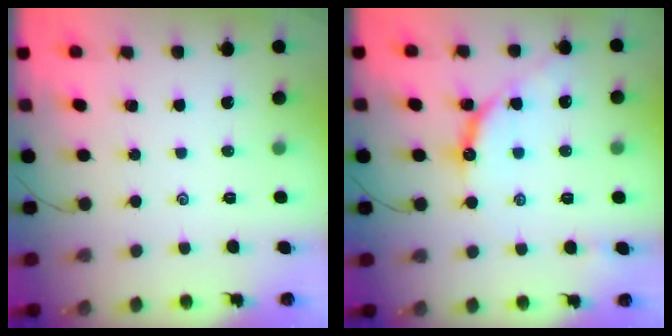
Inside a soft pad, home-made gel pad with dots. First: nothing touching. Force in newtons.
{"total": 9.7, "press": 9.7, "slide": 0.6}